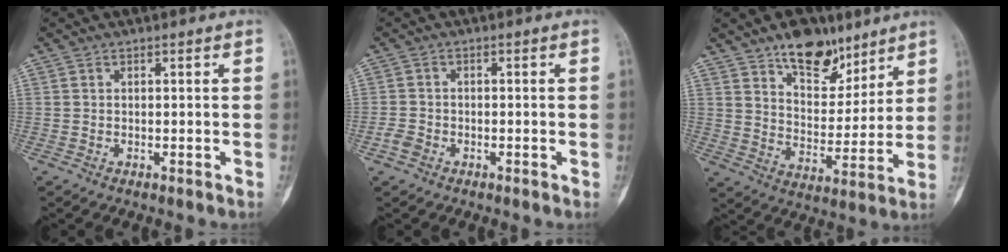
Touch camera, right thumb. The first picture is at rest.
{"total": 2.7, "force": [-1.5, 2.0, 1.0], "torque": [-0.012, 0.009, -0.032]}
{"total": 13.4, "force": [9.1, 7.3, 6.6], "torque": [-0.055, -0.058, 0.150]}